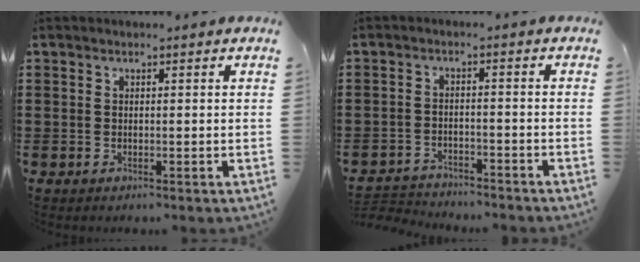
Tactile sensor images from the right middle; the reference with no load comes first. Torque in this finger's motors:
{"motor_torque": [0.12, -0.49, 0.03, 0.04]}